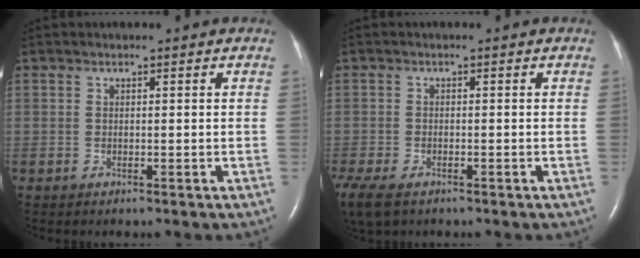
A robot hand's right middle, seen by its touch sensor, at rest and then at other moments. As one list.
[{"total": 10.9, "force": [-6.8, 5.9, 6.1], "torque": [-0.177, -0.020, -0.103]}]